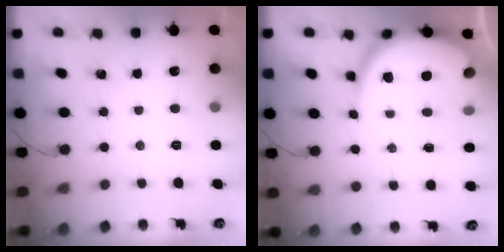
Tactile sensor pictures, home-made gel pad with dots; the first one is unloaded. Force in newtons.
{"total": 10.4, "press": 10.3, "slide": 1.2}